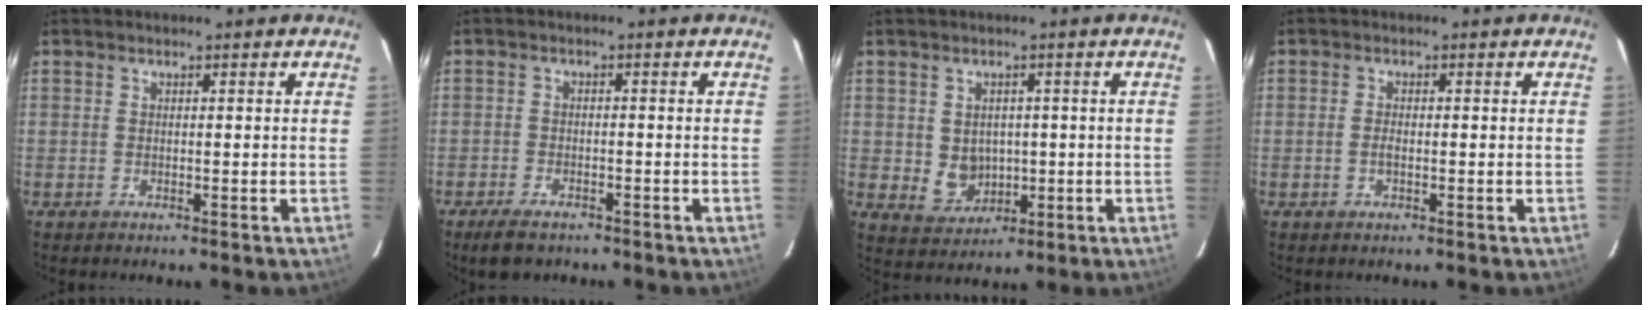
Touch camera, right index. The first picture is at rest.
{"total": 5.5, "force": [-4.2, 2.5, 2.5], "torque": [-0.065, -0.005, -0.069]}
{"total": 5.7, "force": [-0.3, 5.2, 2.4], "torque": [-0.052, 0.004, 0.015]}
{"total": 1.5, "force": [-0.5, 0.7, 1.3], "torque": [-0.027, 0.002, -0.010]}